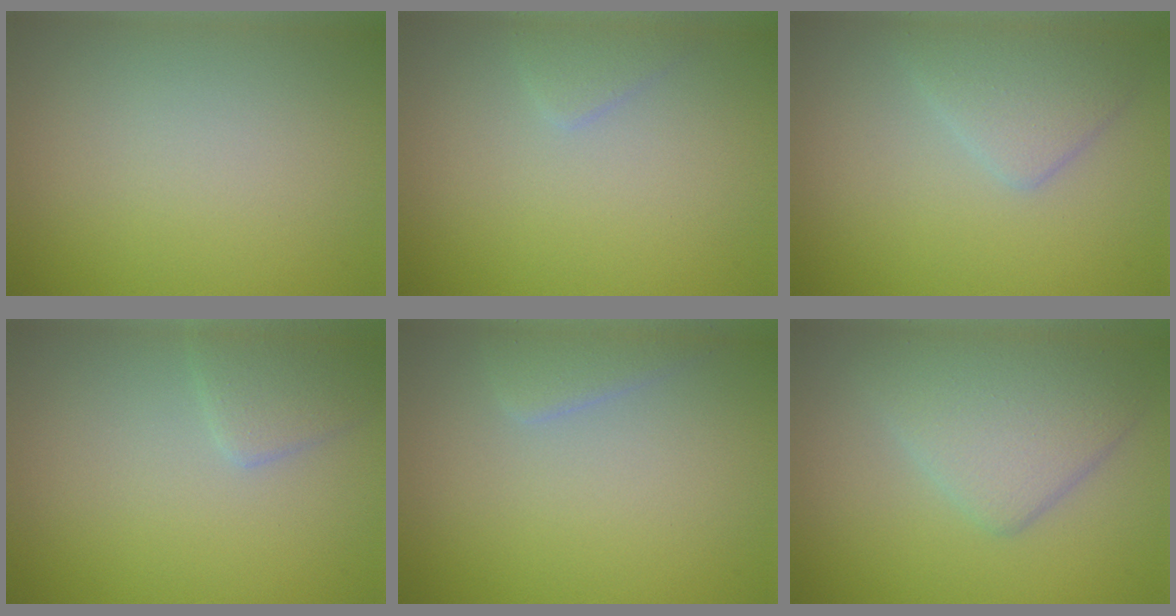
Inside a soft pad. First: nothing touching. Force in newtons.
{"total": 1.2, "press": 1.1, "slide": 0.1}
{"total": 2.8, "press": 2.8, "slide": 0.1}
{"total": 2.1, "press": 2.1, "slide": 0.1}
{"total": 2.0, "press": 2.0, "slide": 0.1}
{"total": 4.8, "press": 4.8, "slide": 0.3}